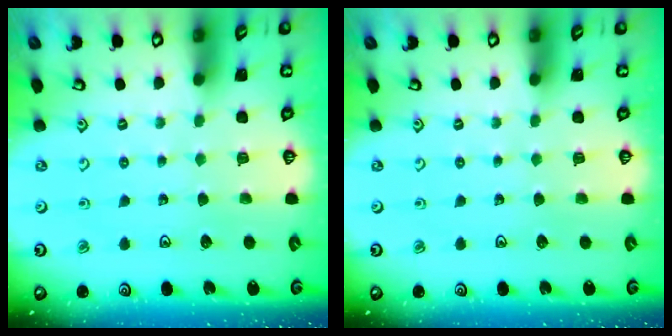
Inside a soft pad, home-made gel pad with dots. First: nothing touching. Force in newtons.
{"total": 0.0}